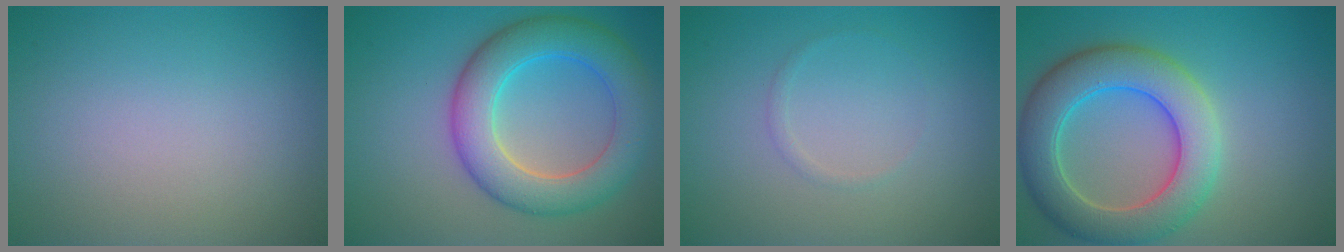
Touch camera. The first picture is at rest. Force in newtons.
{"total": 7.4, "press": 7.4, "slide": 0.5}
{"total": 0.6, "press": 0.6, "slide": 0.1}
{"total": 7.9, "press": 7.9, "slide": 0.3}